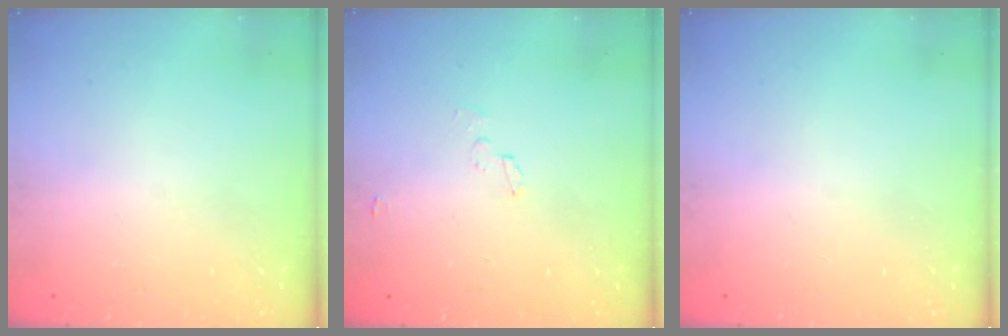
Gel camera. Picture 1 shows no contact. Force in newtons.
{"total": 2.2, "press": 2.2, "slide": 0.2}
{"total": 0.0}